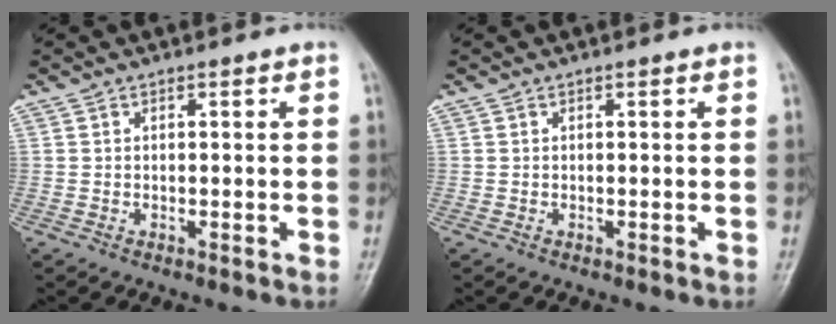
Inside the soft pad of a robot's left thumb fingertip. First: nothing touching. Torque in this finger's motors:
{"motor_torque": [0.00, 0.00, -0.01, -0.01, 0.00]}